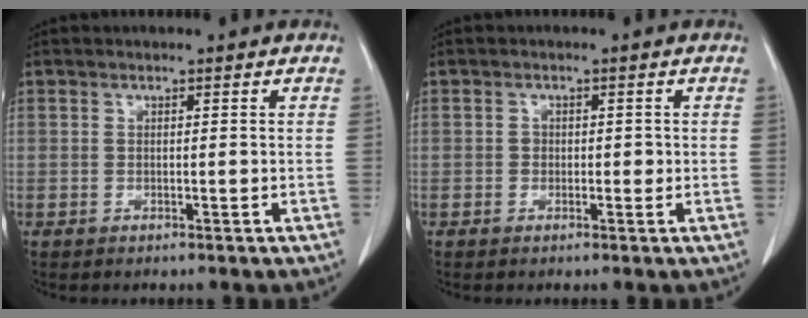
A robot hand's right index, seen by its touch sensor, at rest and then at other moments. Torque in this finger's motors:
{"motor_torque": [-0.02, 0.00, 0.00, 0.01]}